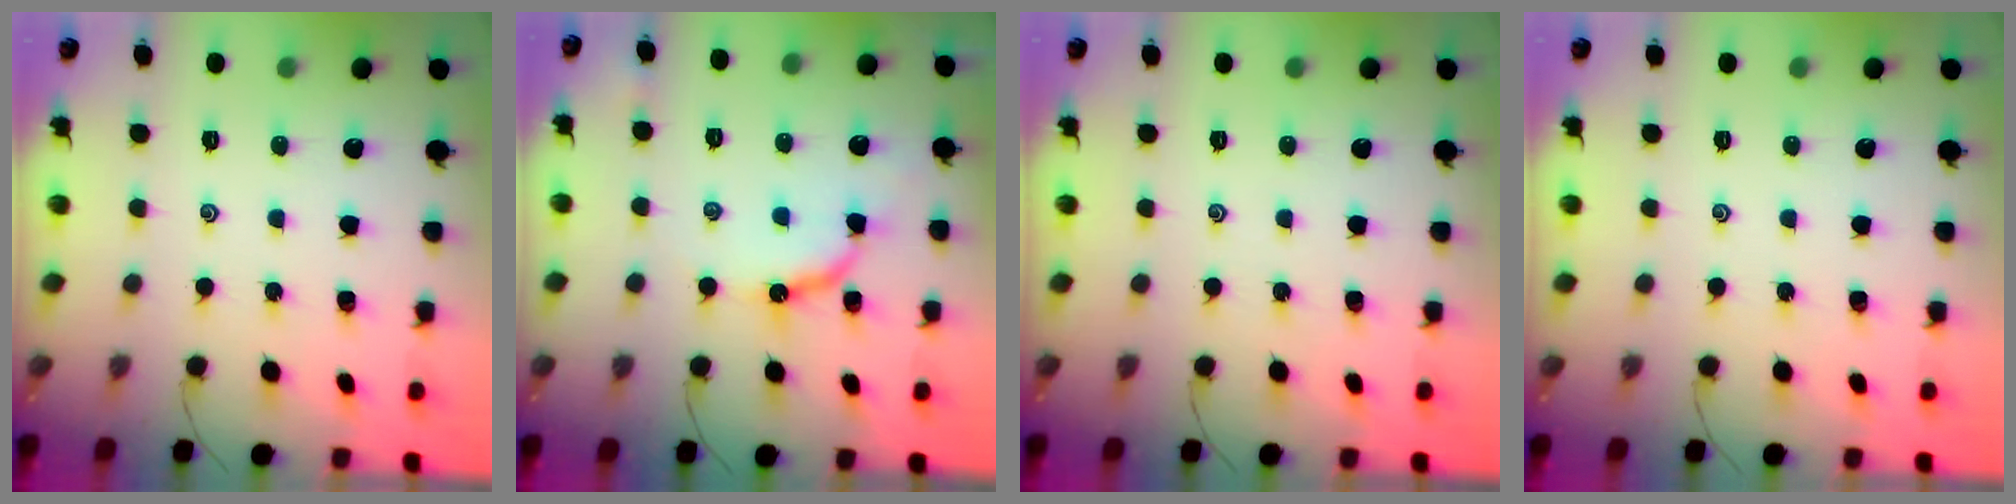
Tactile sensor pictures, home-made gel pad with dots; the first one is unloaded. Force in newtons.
{"total": 9.4, "press": 9.4, "slide": 0.9}
{"total": 0.0}
{"total": 0.0}